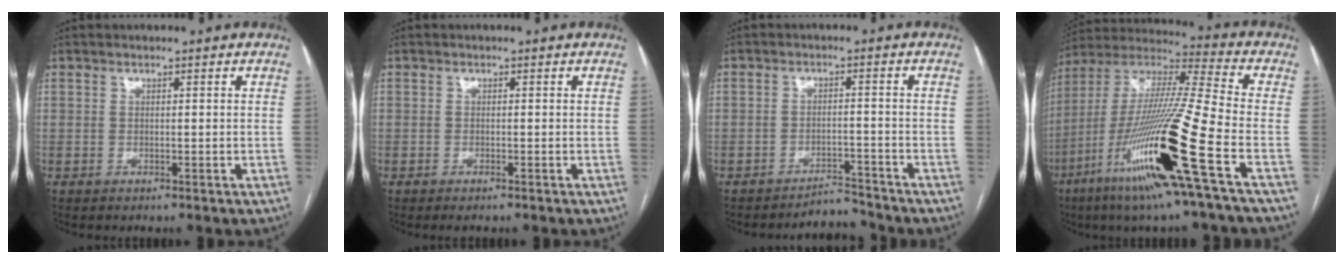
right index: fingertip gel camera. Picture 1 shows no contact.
{"total": 0.9, "force": [-0.7, 0.0, 0.5], "torque": [-0.011, -0.003, -0.010]}
{"total": 3.7, "force": [-3.6, 0.2, -0.6], "torque": [0.013, 0.003, -0.055]}
{"total": 23.7, "force": [-9.6, -0.5, 21.7], "torque": [-0.437, -0.042, -0.186]}